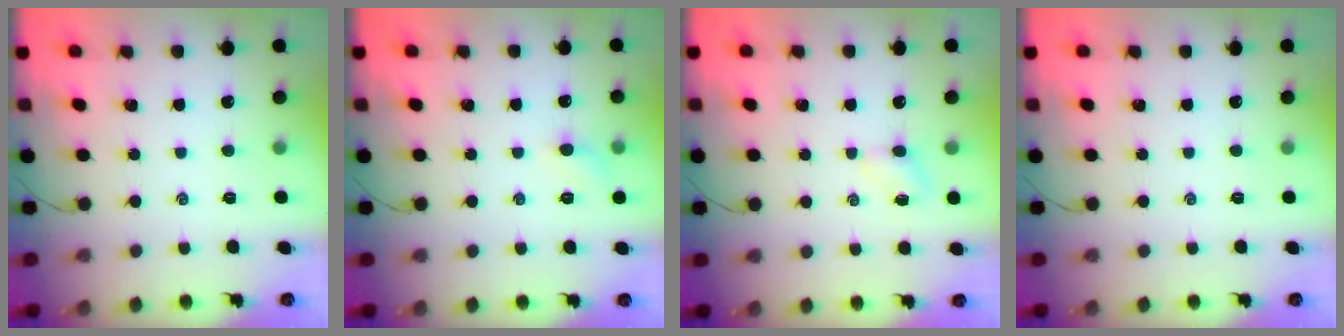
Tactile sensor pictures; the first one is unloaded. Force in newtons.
{"total": 4.0, "press": 3.8, "slide": 1.4}
{"total": 3.4, "press": 3.3, "slide": 0.9}
{"total": 0.0}